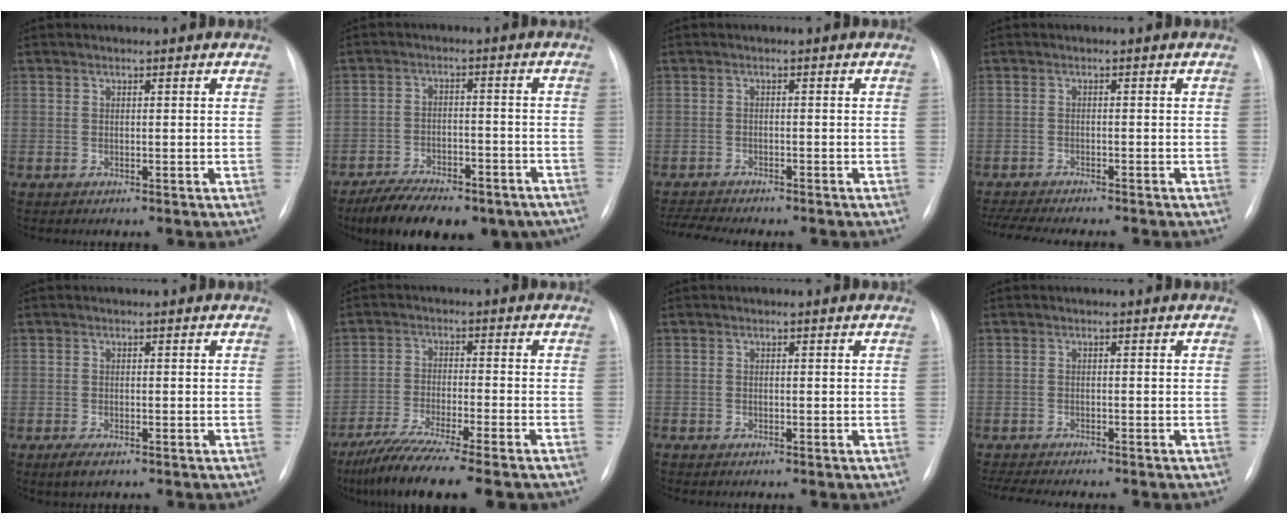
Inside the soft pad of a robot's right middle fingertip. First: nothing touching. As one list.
[{"total": 18.1, "force": [-14.0, 7.0, 9.0], "torque": [-0.128, 0.006, -0.194]}, {"total": 6.7, "force": [-6.1, 0.5, 2.5], "torque": [-0.037, -0.006, -0.092]}, {"total": 11.0, "force": [-9.7, 1.5, 5.0], "torque": [-0.074, -0.009, -0.138]}, {"total": 2.3, "force": [-1.4, 0.8, 1.7], "torque": [-0.037, -0.005, -0.021]}, {"total": 12.5, "force": [-9.9, 0.3, 7.7], "torque": [-0.125, -0.034, -0.157]}, {"total": 0.0}, {"total": 8.7, "force": [-7.7, 1.3, 4.0], "torque": [-0.057, -0.006, -0.110]}]